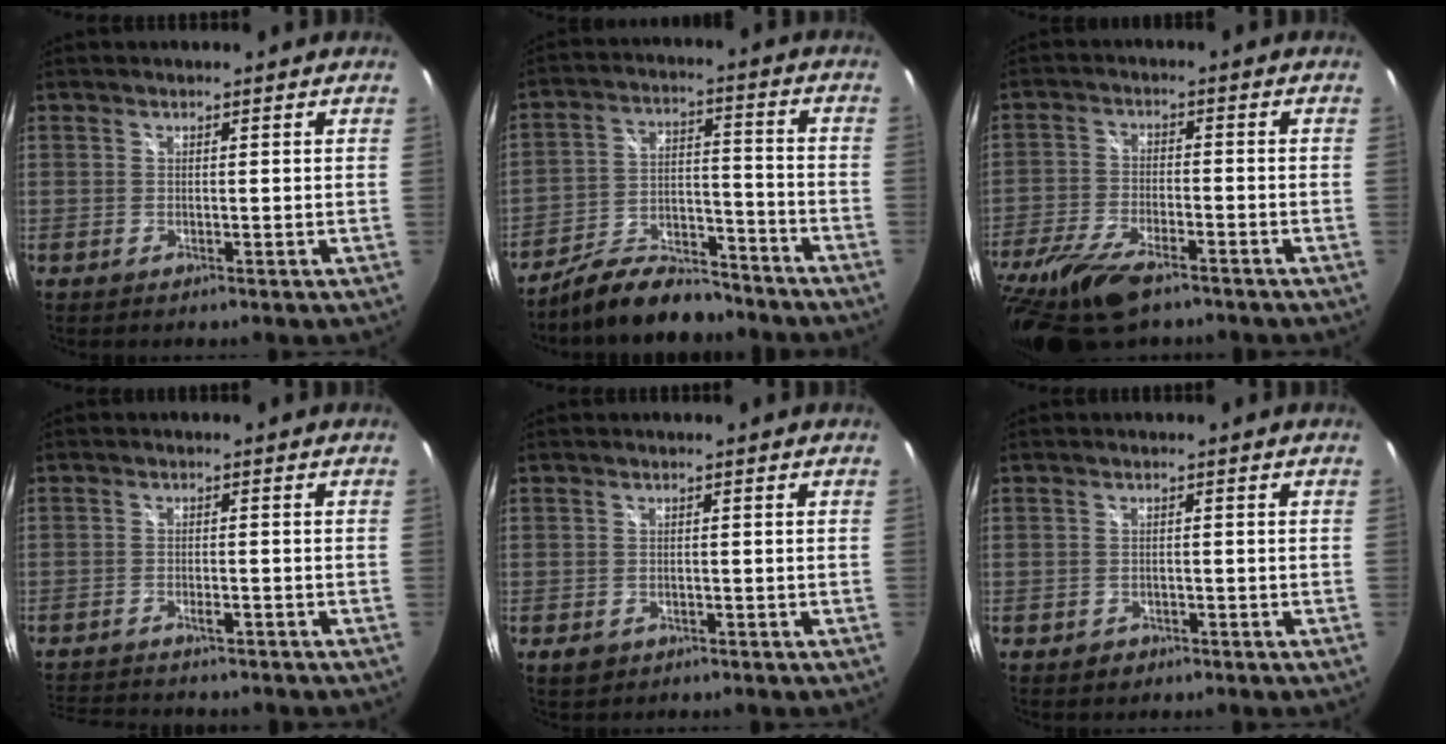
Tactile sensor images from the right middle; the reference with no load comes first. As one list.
[{"total": 11.5, "force": [-10.0, 3.5, 4.5], "torque": [-0.093, 0.015, -0.164]}, {"total": 16.7, "force": [-11.9, 6.1, 9.9], "torque": [-0.228, -0.051, -0.216]}, {"total": 8.8, "force": [-7.8, 1.8, 3.5], "torque": [-0.085, -0.014, -0.120]}, {"total": 1.7, "force": [-0.9, 1.1, 0.9], "torque": [-0.017, -0.006, -0.014]}, {"total": 1.1, "force": [-0.8, 0.7, 0.3], "torque": [-0.007, -0.003, -0.009]}]